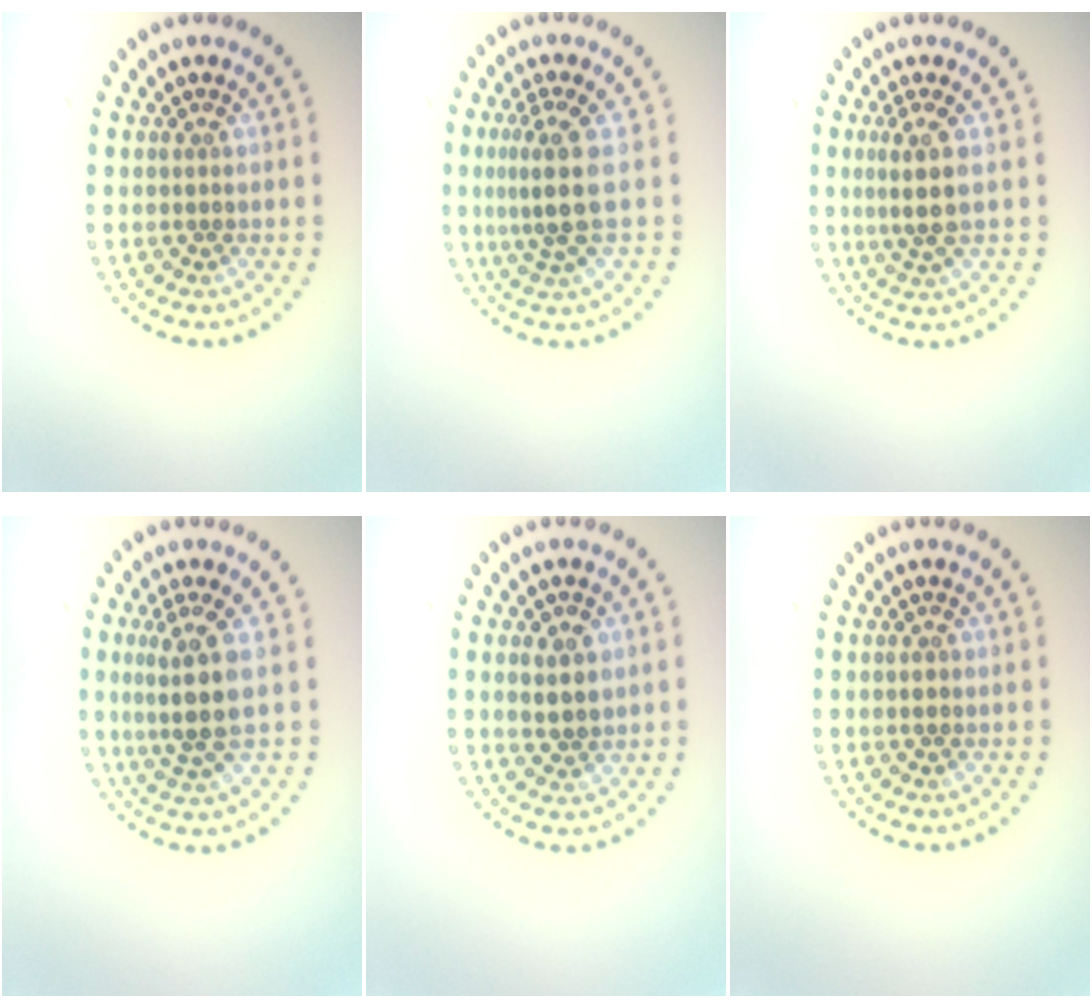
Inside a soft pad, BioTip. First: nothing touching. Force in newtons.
{"total": 3.5, "press": 2.6, "slide": 2.3}
{"total": 2.7, "press": 2.2, "slide": 1.5}
{"total": 3.8, "press": 3.1, "slide": 2.2}
{"total": 1.9, "press": 1.8, "slide": 0.2}
{"total": 1.1, "press": 1.1, "slide": 0.1}